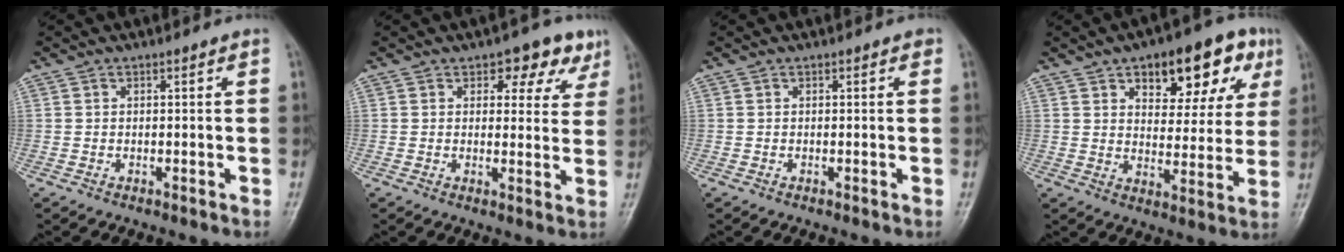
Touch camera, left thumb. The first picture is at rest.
{"total": 7.4, "force": [4.3, 4.4, 4.3], "torque": [-0.007, -0.014, 0.049]}
{"total": 0.6, "force": [0.3, 0.2, 0.4], "torque": [-0.005, 0.000, 0.000]}
{"total": 16.3, "force": [8.1, 7.8, 11.8], "torque": [-0.104, -0.014, 0.111]}